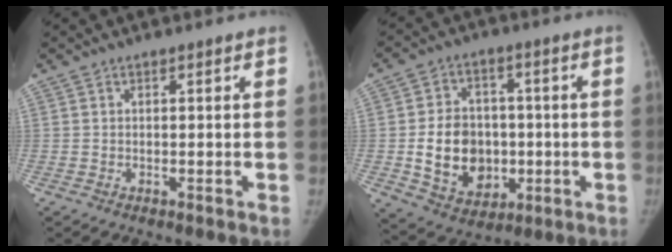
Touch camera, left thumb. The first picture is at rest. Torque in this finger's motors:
{"motor_torque": [0.43, 1.00, 0.77, -0.64, 0.43]}